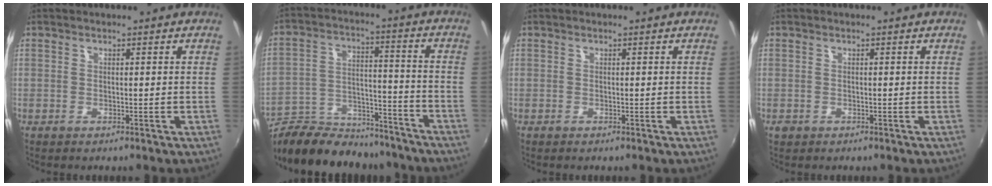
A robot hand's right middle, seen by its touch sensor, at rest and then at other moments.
{"total": 22.2, "force": [-18.2, 8.7, 9.2], "torque": [-0.187, 0.017, -0.268]}
{"total": 0.0}
{"total": 1.1, "force": [-0.6, 0.8, 0.3], "torque": [-0.008, -0.003, -0.011]}